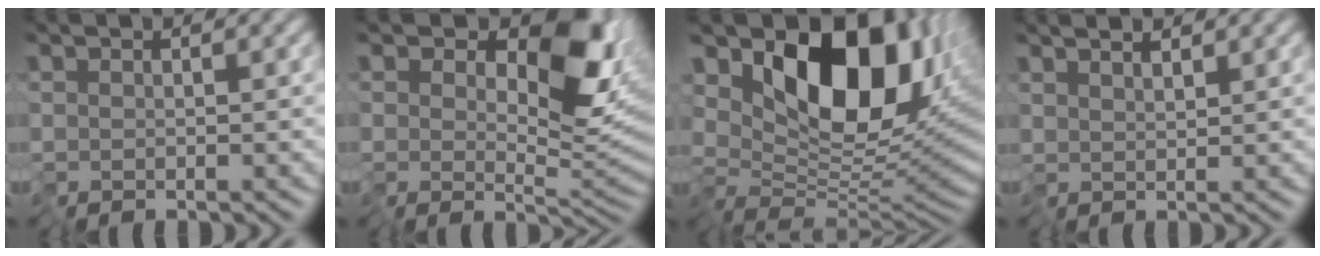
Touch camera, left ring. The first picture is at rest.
{"total": 10.3, "force": [3.6, 6.0, 7.5], "torque": [-0.114, -0.009, 0.060]}
{"total": 12.7, "force": [4.8, 6.7, 9.6], "torque": [-0.142, 0.005, 0.078]}
{"total": 1.6, "force": [1.4, 0.1, 0.8], "torque": [-0.019, 0.008, 0.028]}